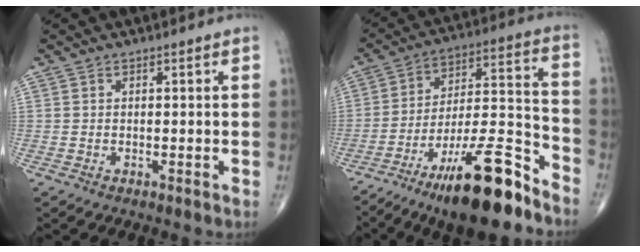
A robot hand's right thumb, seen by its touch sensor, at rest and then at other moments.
{"total": 20.3, "force": [-13.7, 4.7, 14.2], "torque": [-0.218, 0.087, -0.226]}